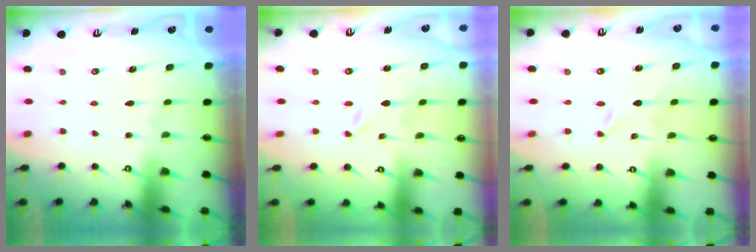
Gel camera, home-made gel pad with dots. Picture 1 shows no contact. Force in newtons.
{"total": 0.0}
{"total": 0.0}